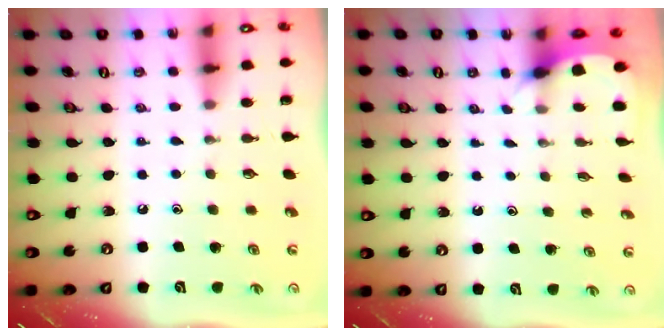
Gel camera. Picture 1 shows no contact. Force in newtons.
{"total": 2.5, "press": 2.5, "slide": 0.1}